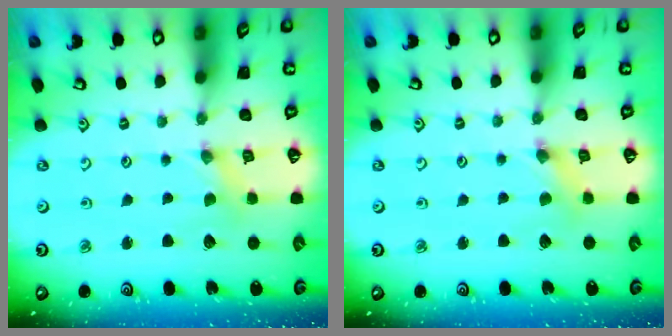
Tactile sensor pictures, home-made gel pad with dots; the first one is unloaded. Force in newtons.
{"total": 1.4, "press": 1.4, "slide": 0.2}